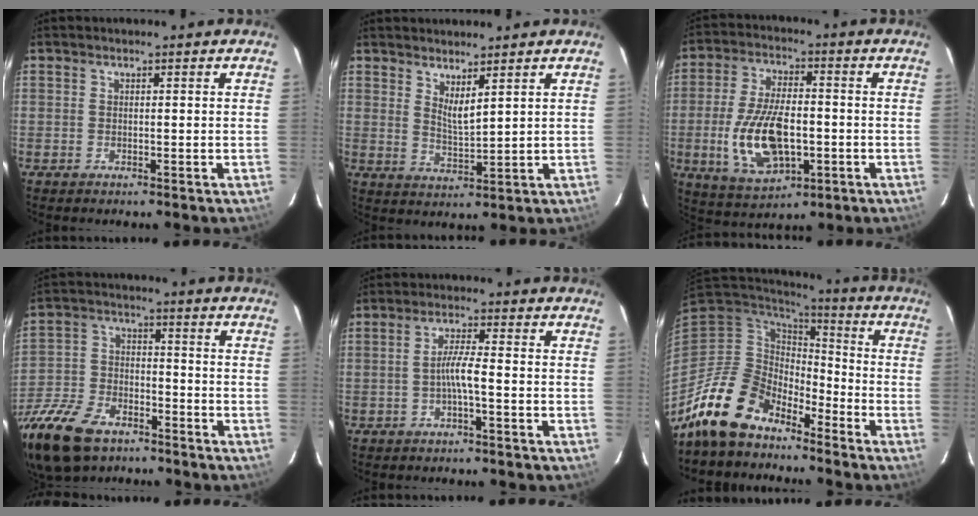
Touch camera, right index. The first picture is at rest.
{"total": 4.2, "force": [3.2, 0.6, 2.7], "torque": [-0.046, -0.011, 0.053]}
{"total": 14.9, "force": [-3.1, 7.4, 12.6], "torque": [-0.256, -0.006, -0.043]}
{"total": 20.4, "force": [-13.8, 10.6, 10.7], "torque": [-0.263, -0.020, -0.253]}
{"total": 3.4, "force": [-1.3, -0.3, 3.1], "torque": [-0.063, 0.004, -0.025]}
{"total": 14.2, "force": [-11.5, 6.8, 4.7], "torque": [-0.111, 0.007, -0.212]}